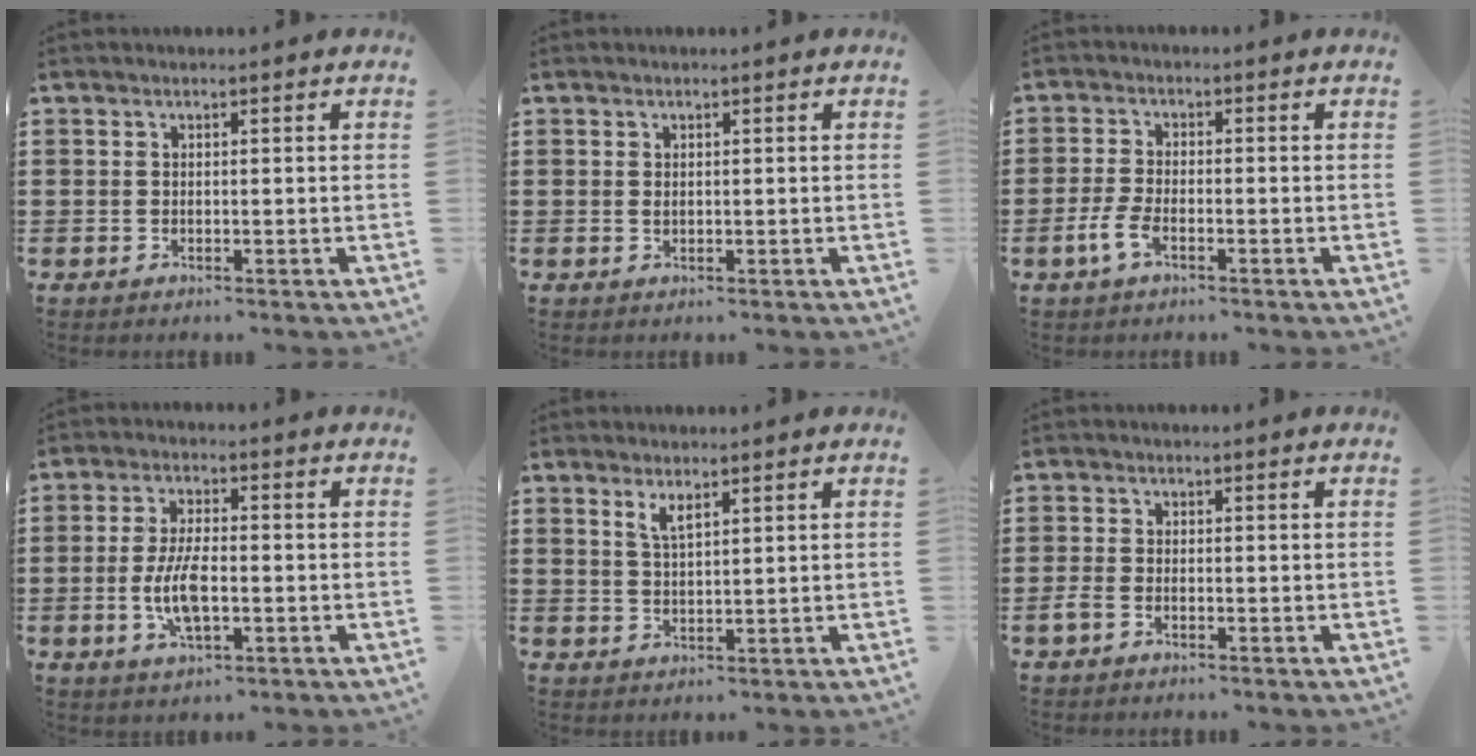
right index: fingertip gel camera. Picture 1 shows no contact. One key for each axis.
{"total": 0.6, "fx": 0.2, "fy": 0.3, "fz": 0.5, "tx": -0.012, "ty": -0.001, "tz": 0.005}
{"total": 3.5, "fx": -1.8, "fy": 1.4, "fz": 2.7, "tx": -0.067, "ty": -0.004, "tz": -0.038}
{"total": 7.1, "fx": -1.3, "fy": 2.7, "fz": 6.4, "tx": -0.138, "ty": 0.000, "tz": -0.030}
{"total": 2.7, "fx": 1.8, "fy": 0.8, "fz": 1.9, "tx": -0.041, "ty": 0.003, "tz": 0.031}
{"total": 1.7, "fx": -1.0, "fy": 0.9, "fz": 1.1, "tx": -0.030, "ty": -0.001, "tz": -0.022}